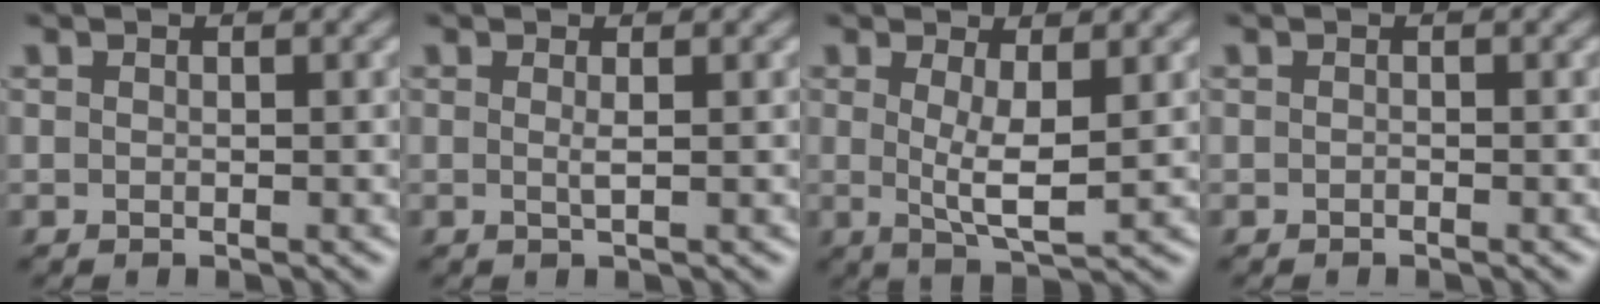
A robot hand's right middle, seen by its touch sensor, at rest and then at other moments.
{"total": 0.9, "force": [0.2, 0.1, 0.9], "torque": [-0.016, 0.000, 0.000]}
{"total": 3.7, "force": [0.6, 0.8, 3.6], "torque": [-0.066, -0.010, 0.015]}
{"total": 0.0}